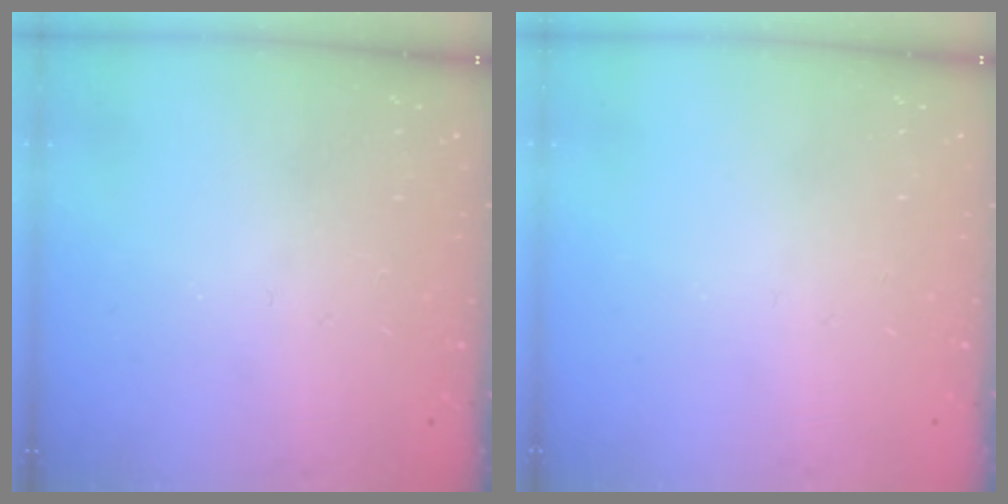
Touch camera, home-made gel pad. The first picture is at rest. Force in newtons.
{"total": 0.0}